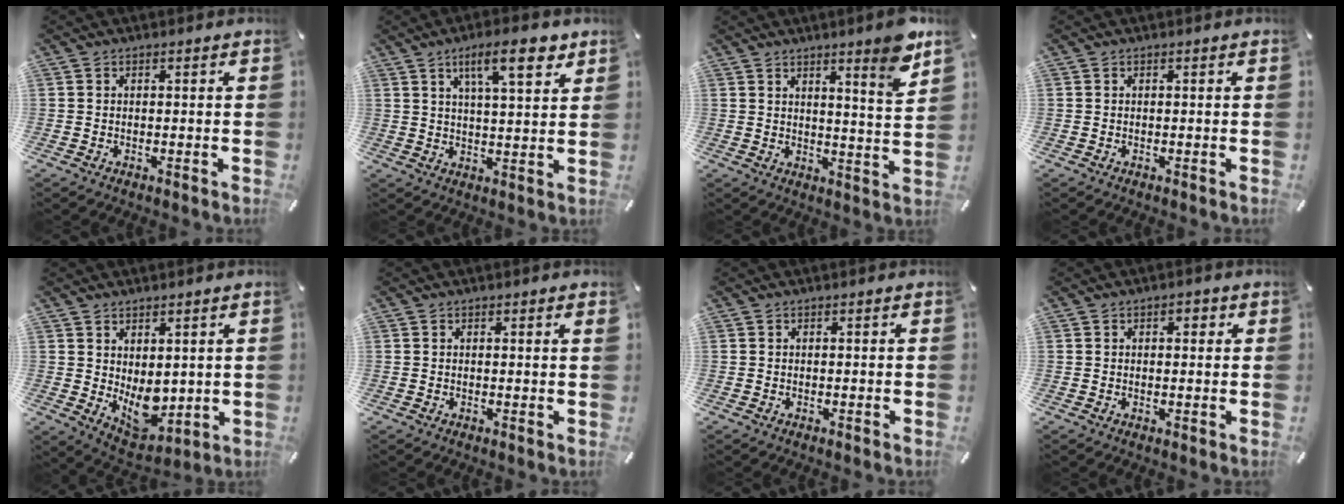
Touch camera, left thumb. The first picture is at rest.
{"total": 11.4, "force": [6.2, 3.4, 8.9], "torque": [-0.135, -0.019, 0.100]}
{"total": 8.4, "force": [6.5, 0.1, 5.4], "torque": [-0.080, -0.050, 0.103]}
{"total": 0.0}
{"total": 7.7, "force": [0.6, 5.9, 4.9], "torque": [-0.056, -0.013, 0.017]}
{"total": 0.7, "force": [0.4, 0.0, 0.5], "torque": [-0.010, -0.001, 0.007]}
{"total": 0.0}
{"total": 2.1, "force": [0.7, 1.5, 1.3], "torque": [-0.021, 0.004, 0.007]}